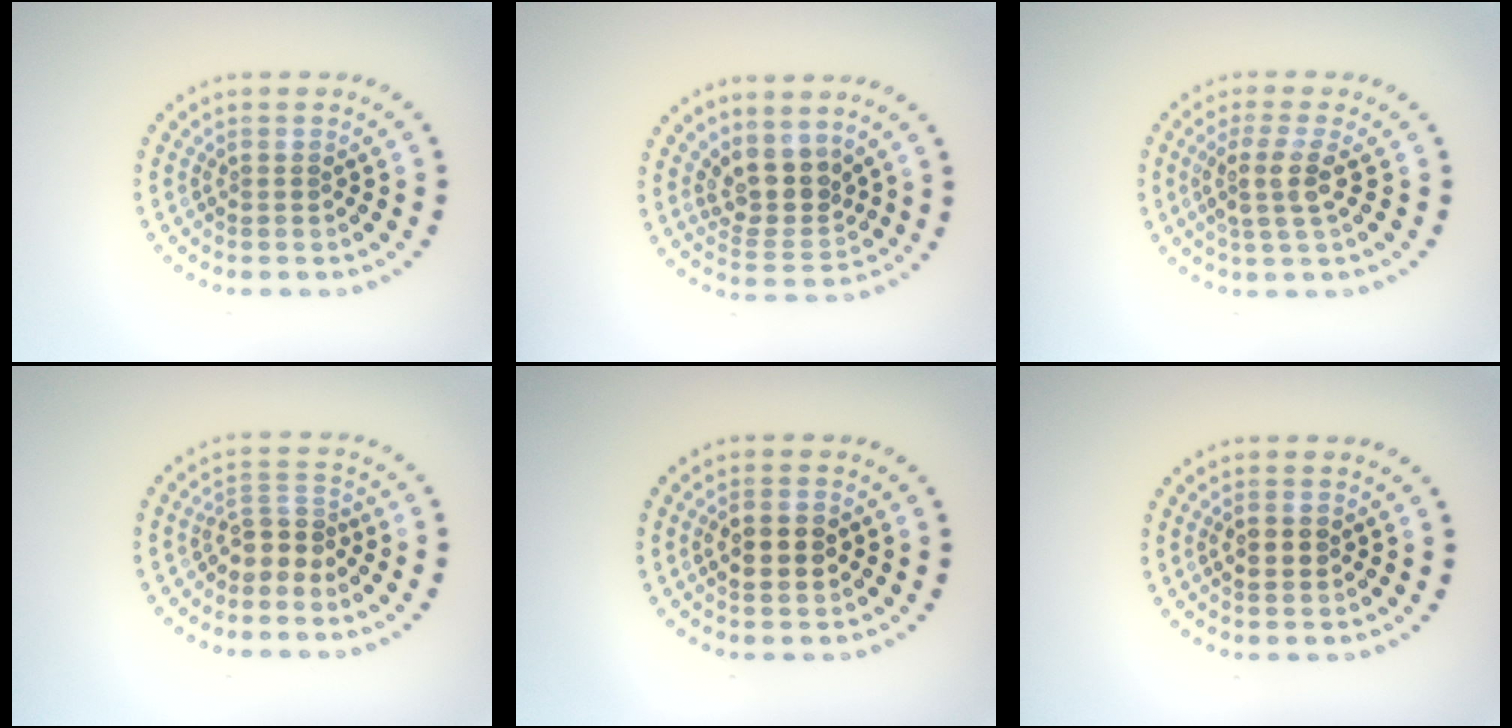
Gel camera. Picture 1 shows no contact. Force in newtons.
{"total": 3.8, "press": 3.0, "slide": 2.3}
{"total": 3.0, "press": 2.4, "slide": 1.8}
{"total": 2.4, "press": 1.7, "slide": 1.7}
{"total": 2.8, "press": 2.8, "slide": 0.2}
{"total": 2.0, "press": 2.0, "slide": 0.2}